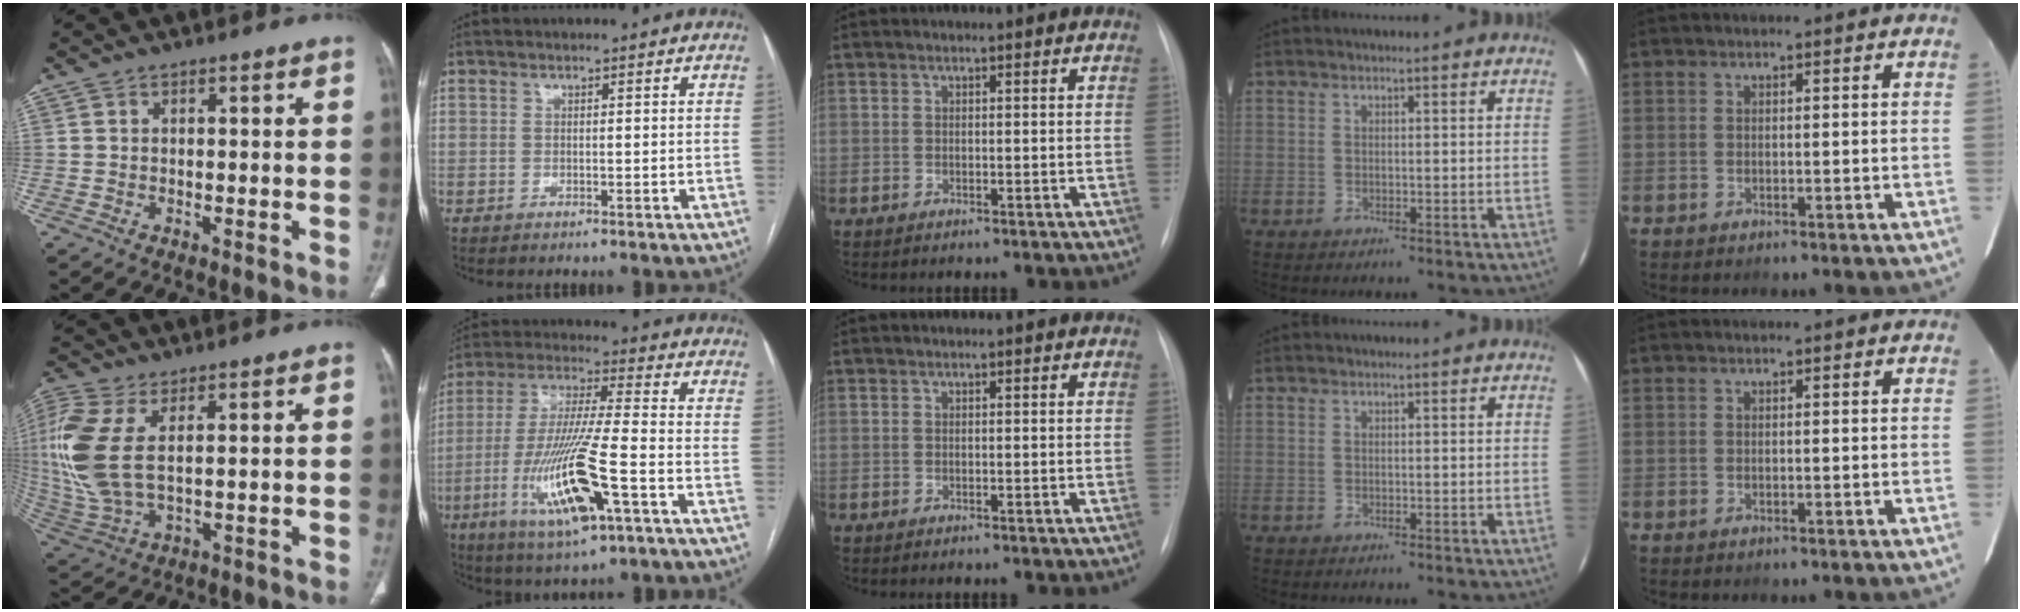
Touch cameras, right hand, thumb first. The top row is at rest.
{"thumb": {"total": 15.6, "force": [3.2, 7.9, 13.1], "torque": [-0.334, -0.004, 0.074]}, "index": {"total": 16.4, "force": [-6.1, 1.3, 15.2], "torque": [-0.310, -0.023, -0.108]}}